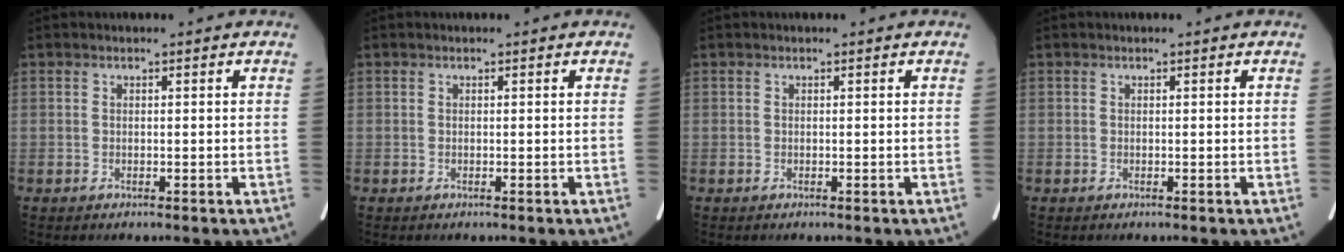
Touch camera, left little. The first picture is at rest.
{"total": 0.0}
{"total": 0.0}
{"total": 0.0}